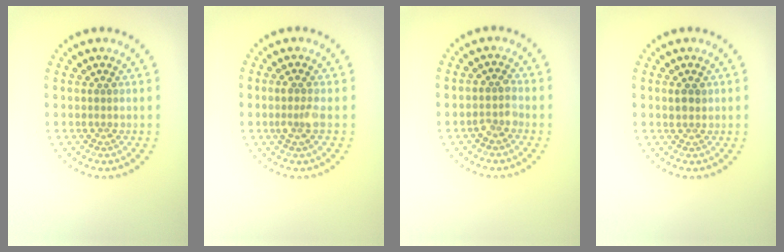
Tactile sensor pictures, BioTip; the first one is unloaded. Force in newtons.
{"total": 1.5, "press": 1.3, "slide": 0.8}
{"total": 1.5, "press": 1.4, "slide": 0.7}
{"total": 1.2, "press": 1.2, "slide": 0.4}